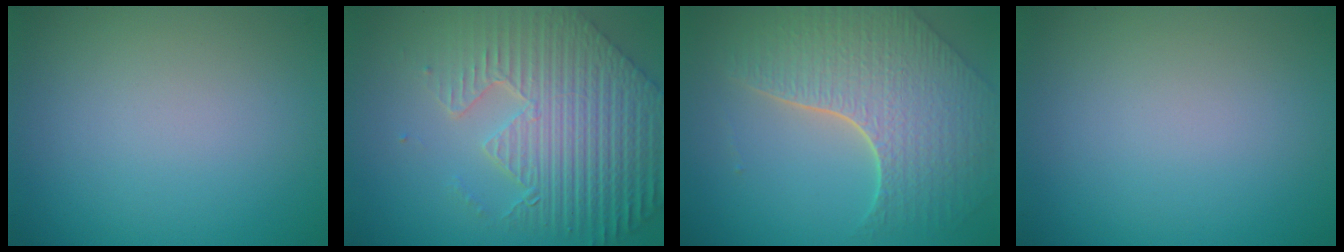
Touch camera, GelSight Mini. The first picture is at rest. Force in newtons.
{"total": 9.2, "press": 6.5, "slide": 6.6}
{"total": 8.0, "press": 5.7, "slide": 5.6}
{"total": 0.0}